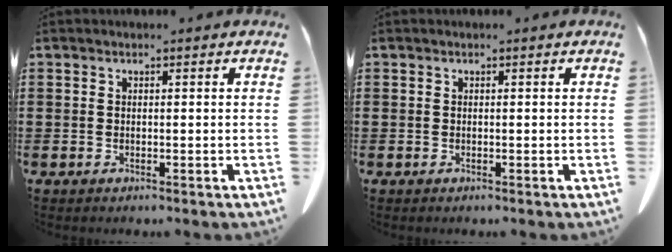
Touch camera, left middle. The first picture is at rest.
{"total": 0.0}